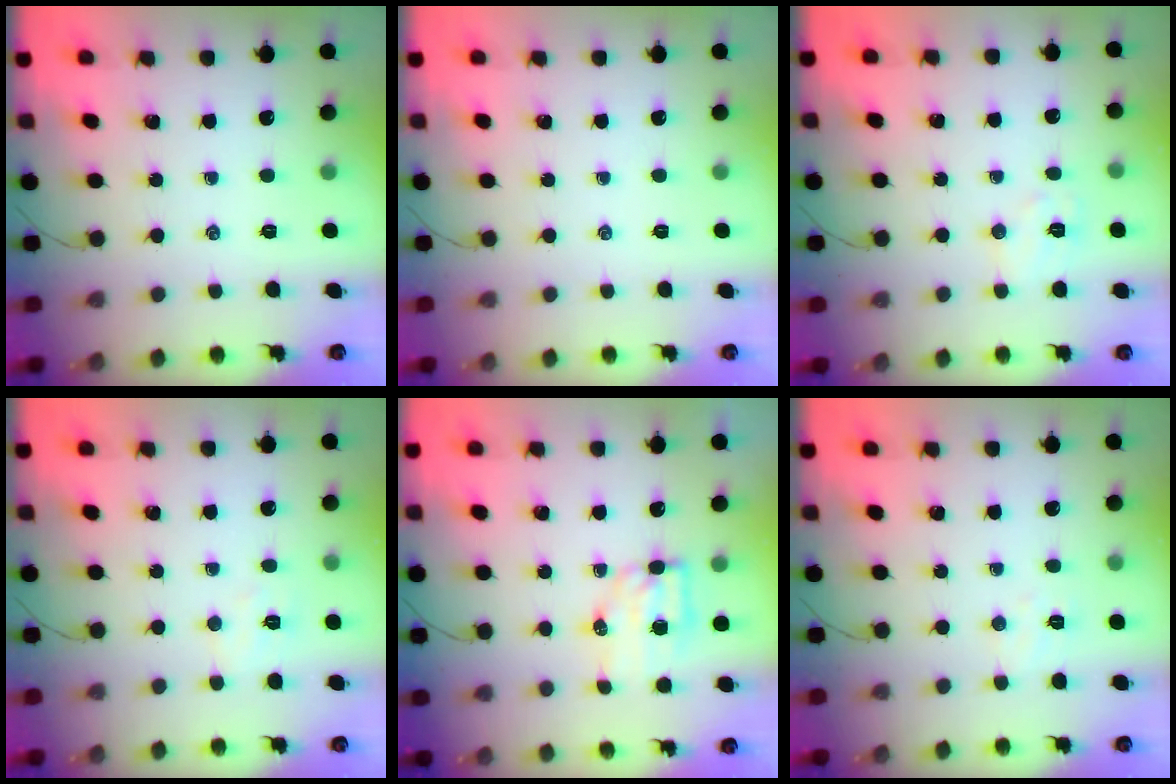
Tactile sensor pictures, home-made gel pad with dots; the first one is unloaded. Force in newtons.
{"total": 0.0}
{"total": 6.0, "press": 5.9, "slide": 1.0}
{"total": 4.4, "press": 4.3, "slide": 0.9}
{"total": 7.1, "press": 7.0, "slide": 0.9}
{"total": 4.0, "press": 3.9, "slide": 0.9}